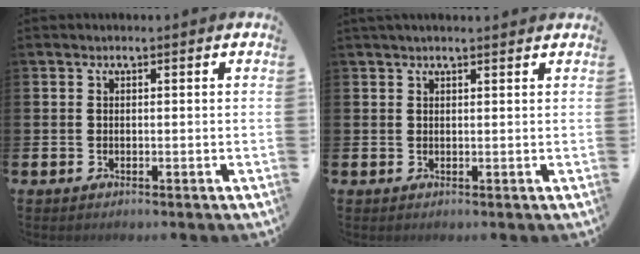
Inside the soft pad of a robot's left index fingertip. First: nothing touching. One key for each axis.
{"total": 1.2, "fx": 1.1, "fy": 0.0, "fz": 0.5, "tx": 0.001, "ty": -0.003, "tz": 0.018}